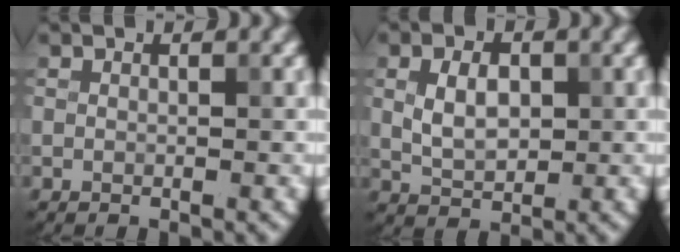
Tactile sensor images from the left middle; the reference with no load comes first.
{"total": 3.6, "force": [0.5, 2.3, 2.6], "torque": [-0.057, 0.001, 0.011]}